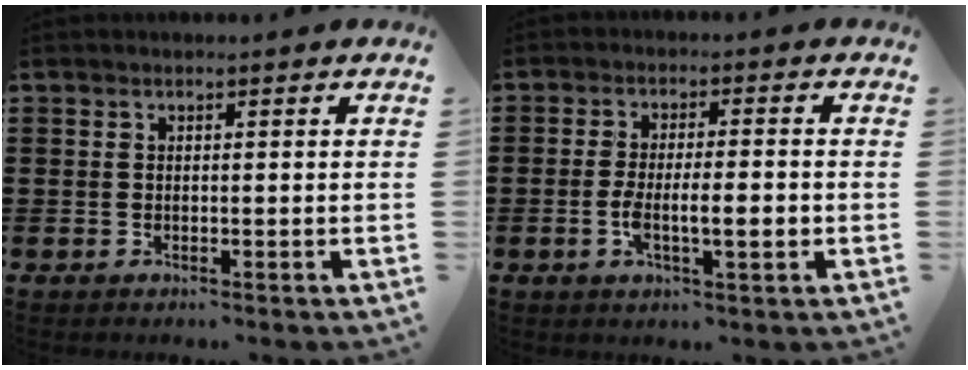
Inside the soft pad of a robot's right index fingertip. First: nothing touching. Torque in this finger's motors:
{"motor_torque": [1.47, -0.64, 0.65, 0.10]}